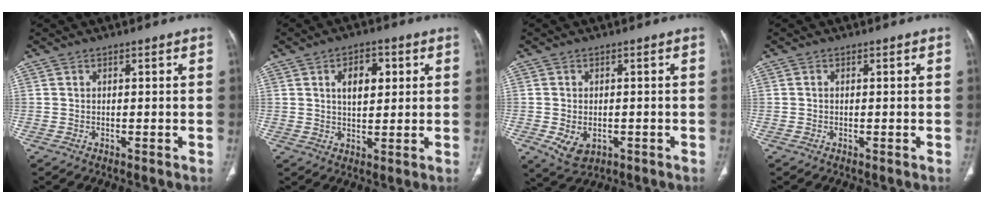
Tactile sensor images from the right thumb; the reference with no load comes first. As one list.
[{"total": 6.9, "force": [2.1, 3.9, 5.3], "torque": [-0.064, -0.004, 0.036]}, {"total": 5.3, "force": [-1.5, 3.7, 3.5], "torque": [-0.058, 0.001, -0.010]}, {"total": 0.0}]